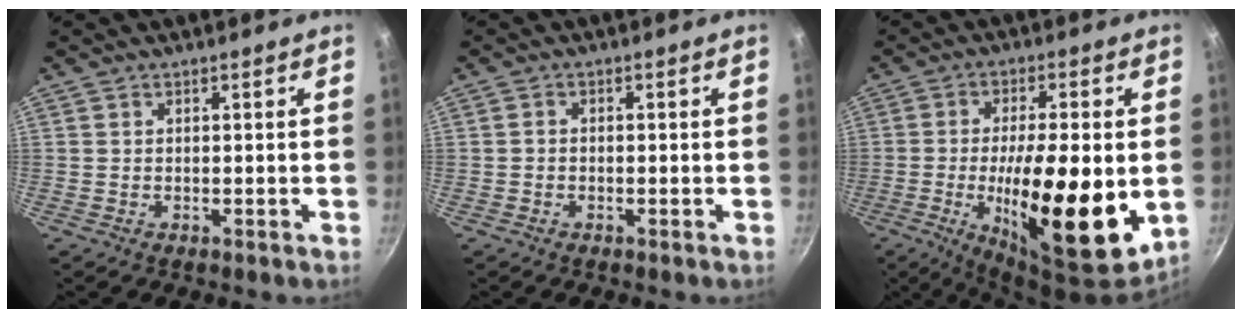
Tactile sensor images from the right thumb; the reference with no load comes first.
{"total": 0.8, "force": [-0.3, 0.6, 0.4], "torque": [-0.003, 0.002, -0.009]}
{"total": 23.0, "force": [-3.7, 7.3, 21.5], "torque": [-0.327, -0.029, -0.041]}